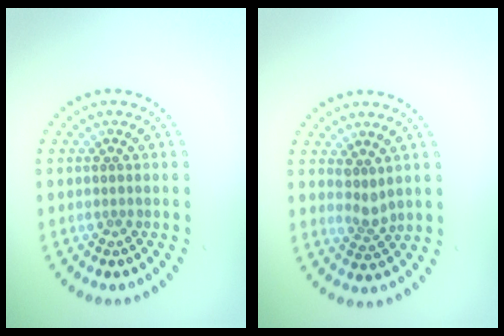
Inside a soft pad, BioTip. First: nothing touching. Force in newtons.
{"total": 1.7, "press": 1.4, "slide": 1.1}